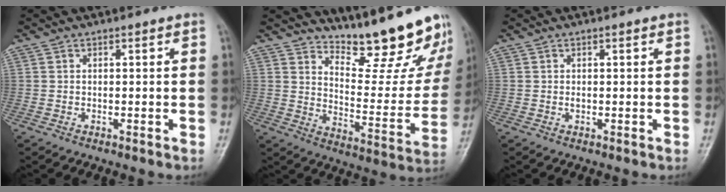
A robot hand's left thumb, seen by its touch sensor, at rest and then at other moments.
{"total": 18.5, "force": [16.1, 4.8, 7.8], "torque": [-0.064, -0.139, 0.218]}
{"total": 0.8, "force": [0.1, 0.3, 0.7], "torque": [-0.011, 0.002, 0.003]}